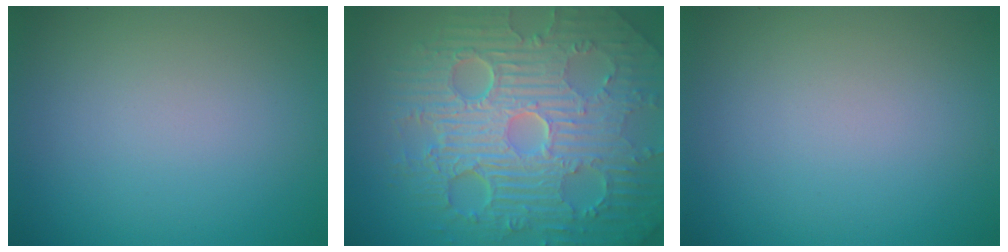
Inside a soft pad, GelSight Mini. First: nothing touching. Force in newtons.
{"total": 11.6, "press": 7.4, "slide": 8.9}
{"total": 0.0}